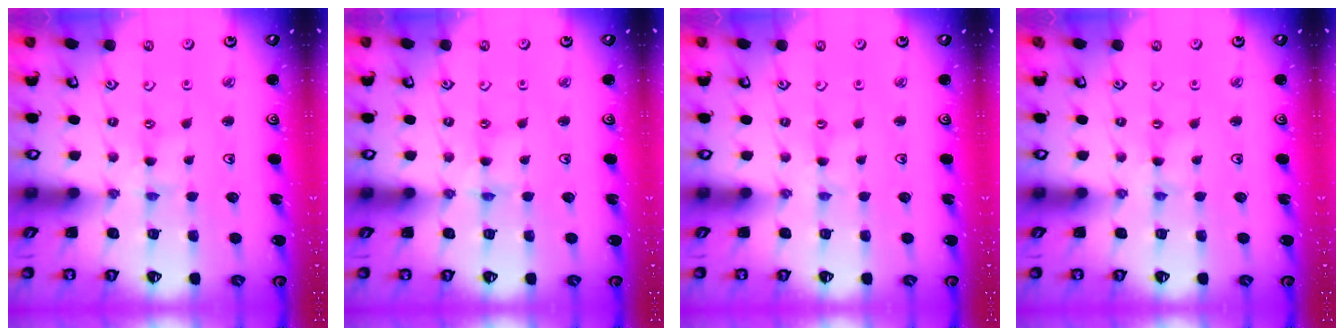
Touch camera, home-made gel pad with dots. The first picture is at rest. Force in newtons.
{"total": 1.2, "press": 1.2, "slide": 0.3}
{"total": 0.0}
{"total": 0.7, "press": 0.7, "slide": 0.1}